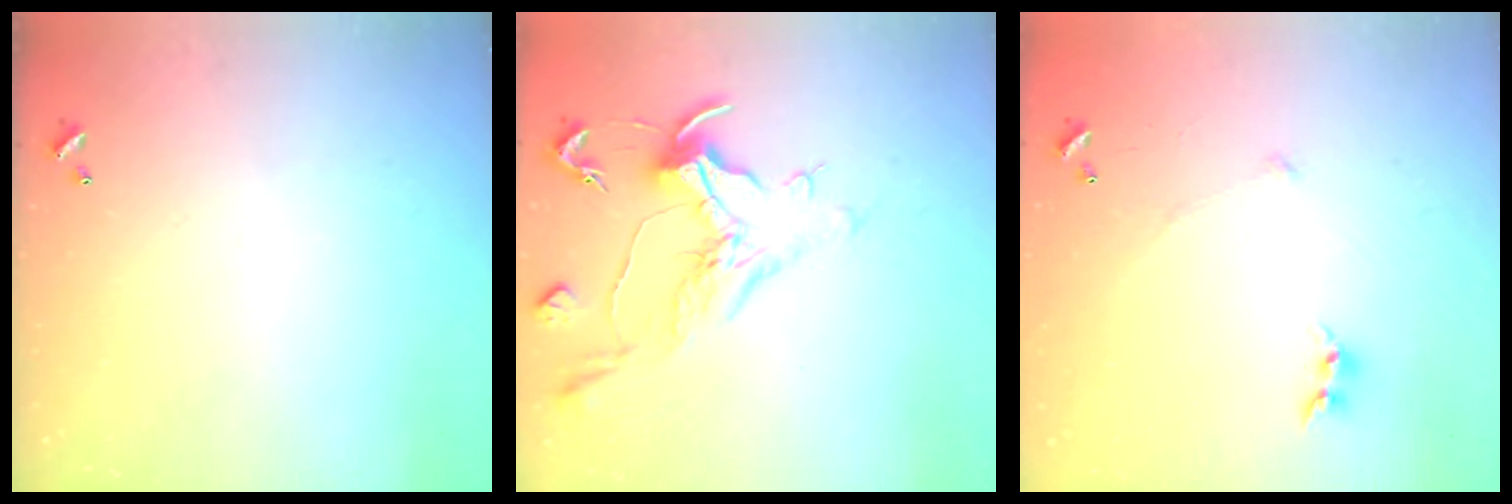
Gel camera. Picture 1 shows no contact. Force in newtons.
{"total": 1.6, "press": 1.5, "slide": 0.6}
{"total": 6.1, "press": 6.0, "slide": 0.6}